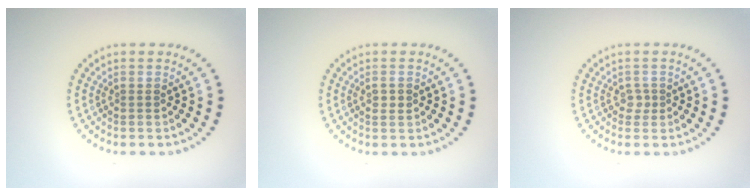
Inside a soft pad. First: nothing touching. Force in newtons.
{"total": 1.1, "press": 1.1, "slide": 0.2}
{"total": 0.9, "press": 0.7, "slide": 0.5}